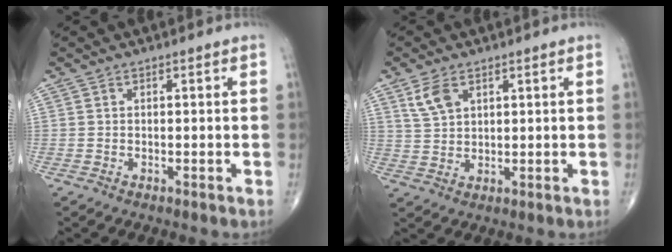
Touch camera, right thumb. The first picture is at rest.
{"total": 4.8, "force": [2.6, 2.8, 3.0], "torque": [-0.055, -0.006, 0.057]}